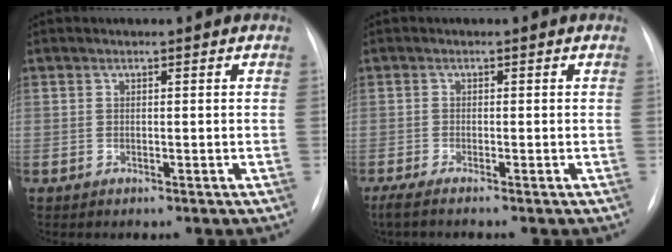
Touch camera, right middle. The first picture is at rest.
{"total": 3.0, "force": [-2.5, -0.3, 1.8], "torque": [-0.028, -0.008, -0.041]}